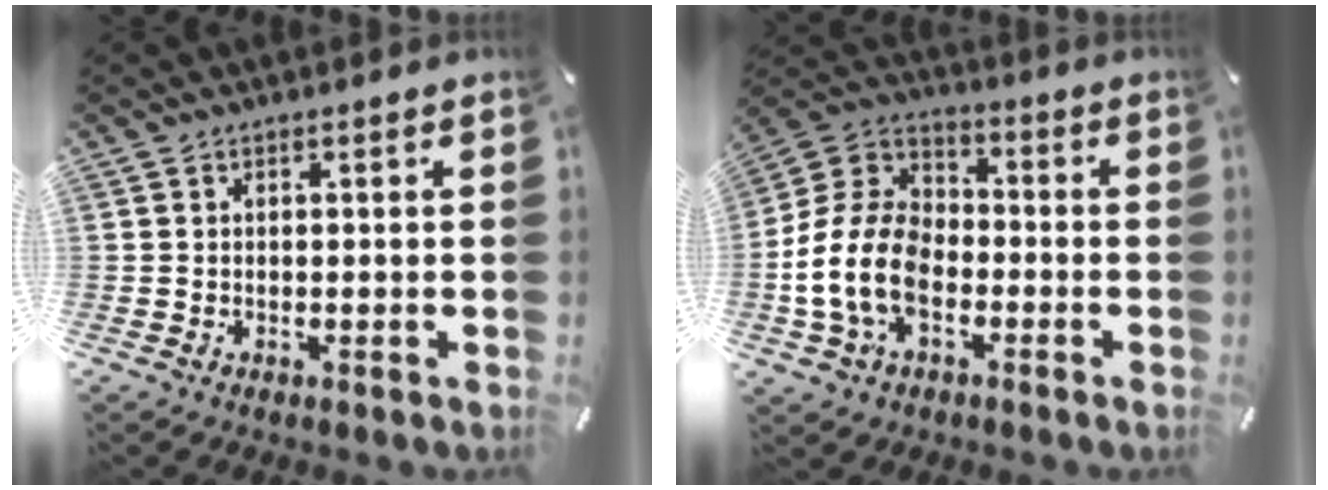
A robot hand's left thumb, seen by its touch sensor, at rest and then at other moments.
{"total": 13.7, "force": [-4.8, 9.4, 8.7], "torque": [-0.206, 0.017, -0.092]}